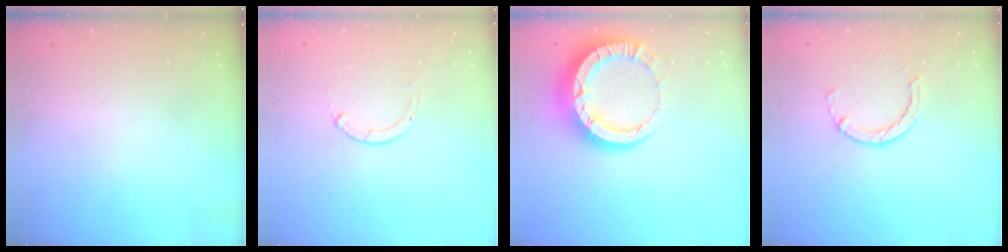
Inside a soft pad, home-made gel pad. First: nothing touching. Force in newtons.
{"total": 0.0}
{"total": 12.4, "press": 12.3, "slide": 1.2}
{"total": 2.5, "press": 2.4, "slide": 0.4}